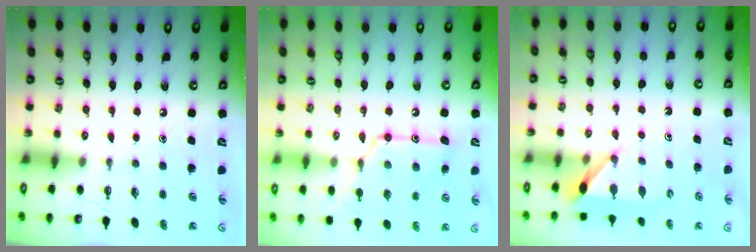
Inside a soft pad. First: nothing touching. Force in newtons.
{"total": 16.3, "press": 16.3, "slide": 1.3}
{"total": 5.8, "press": 5.8, "slide": 0.5}